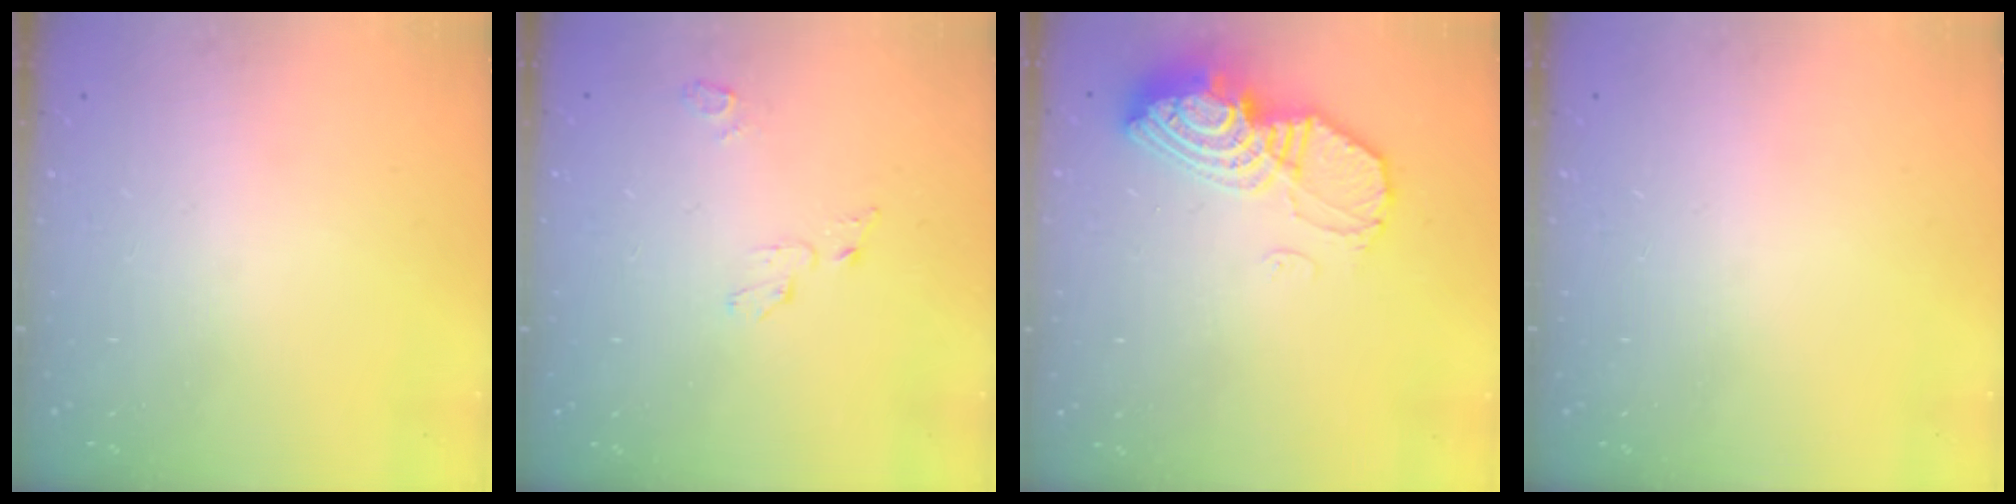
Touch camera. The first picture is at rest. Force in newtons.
{"total": 4.1, "press": 4.1, "slide": 0.4}
{"total": 13.7, "press": 13.7, "slide": 1.2}
{"total": 0.0}